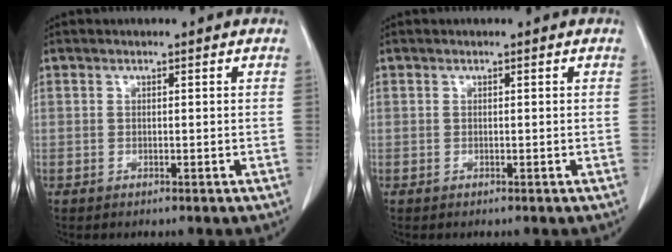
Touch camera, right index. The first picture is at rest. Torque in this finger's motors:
{"motor_torque": [0.00, 0.00, 0.00, 0.00]}